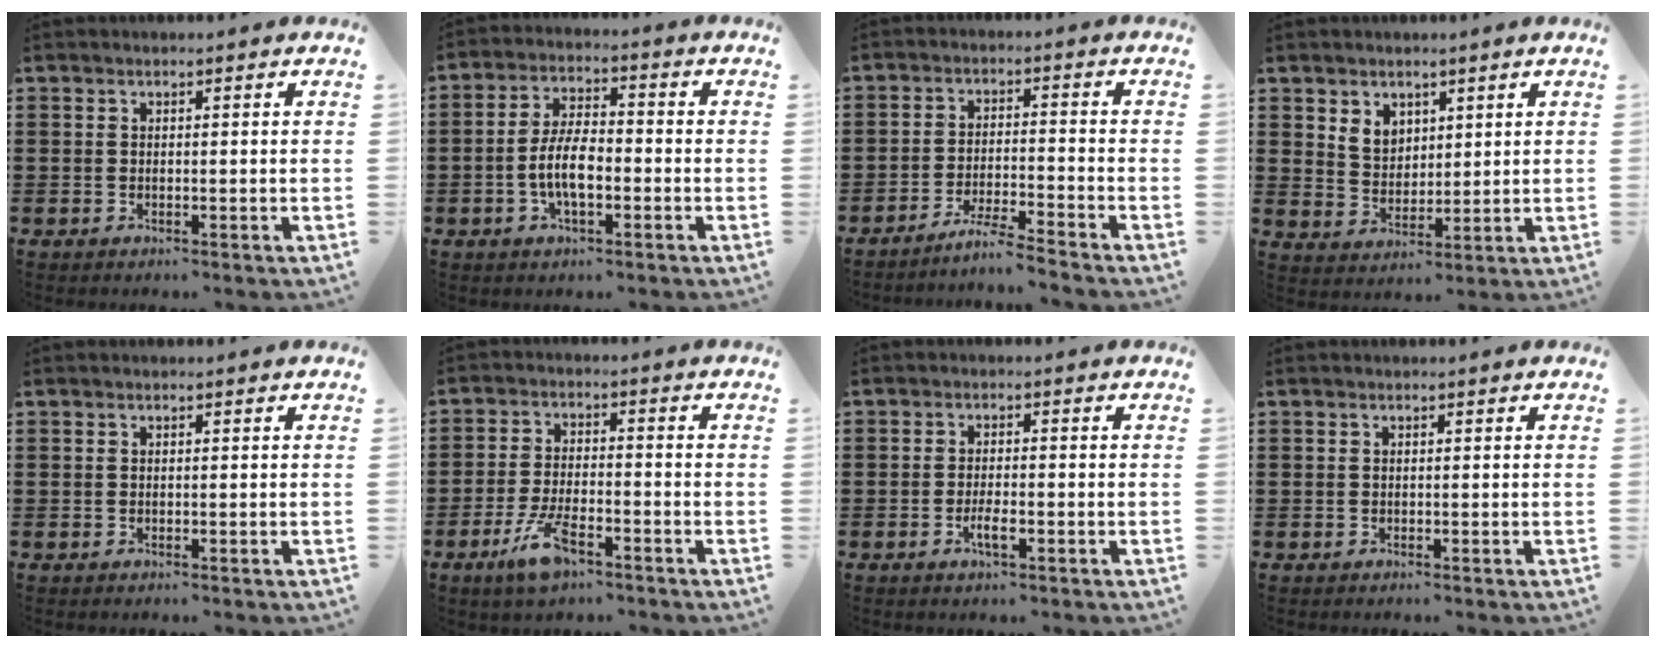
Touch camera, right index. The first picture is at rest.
{"total": 7.0, "force": [-1.8, 2.7, 6.2], "torque": [-0.134, -0.003, -0.039]}
{"total": 4.6, "force": [-4.3, -0.7, 1.5], "torque": [-0.033, -0.011, -0.086]}
{"total": 4.5, "force": [2.8, 3.3, 0.8], "torque": [-0.024, 0.005, 0.052]}
{"total": 0.0}
{"total": 7.1, "force": [-4.1, 2.3, 5.4], "torque": [-0.117, -0.006, -0.075]}
{"total": 2.9, "force": [-1.3, 0.8, 2.5], "torque": [-0.043, 0.001, -0.023]}
{"total": 0.0}